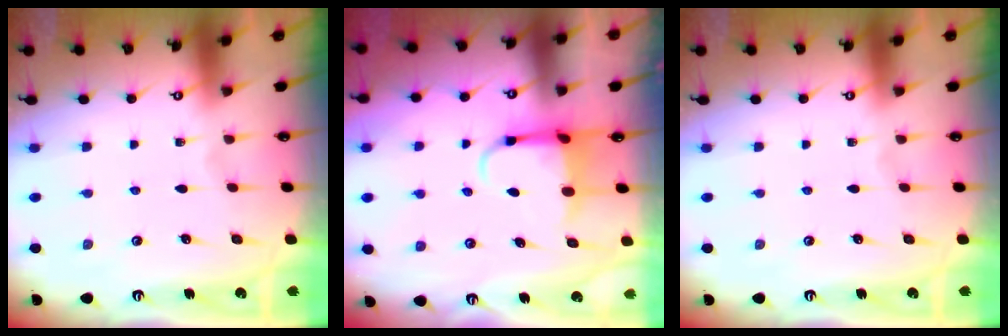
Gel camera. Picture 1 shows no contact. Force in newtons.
{"total": 5.0, "press": 4.9, "slide": 0.8}
{"total": 0.0}